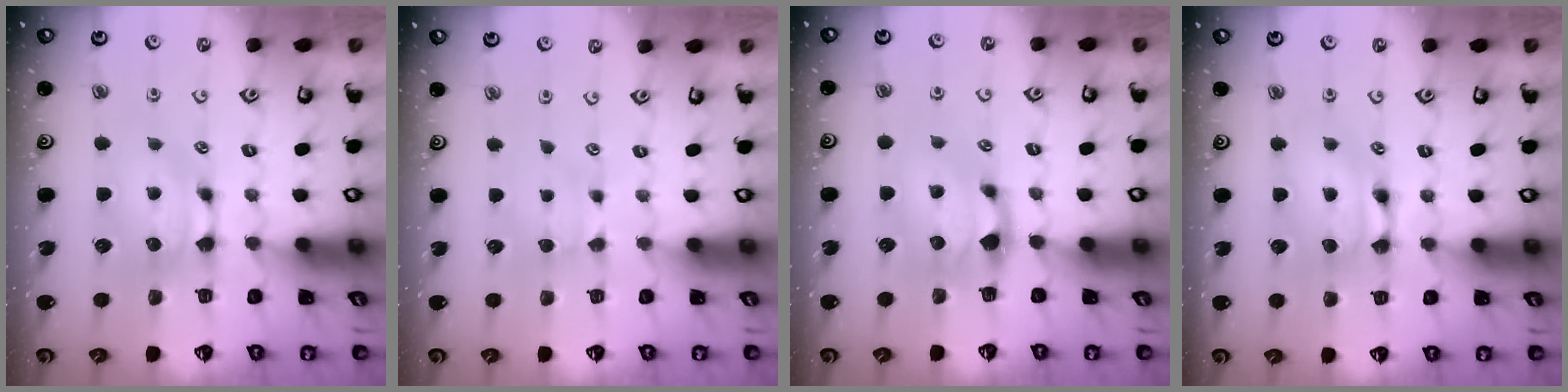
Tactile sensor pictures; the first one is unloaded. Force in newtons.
{"total": 1.7, "press": 1.6, "slide": 0.4}
{"total": 1.1, "press": 0.1, "slide": 1.1}
{"total": 1.9, "press": 1.9, "slide": 0.1}